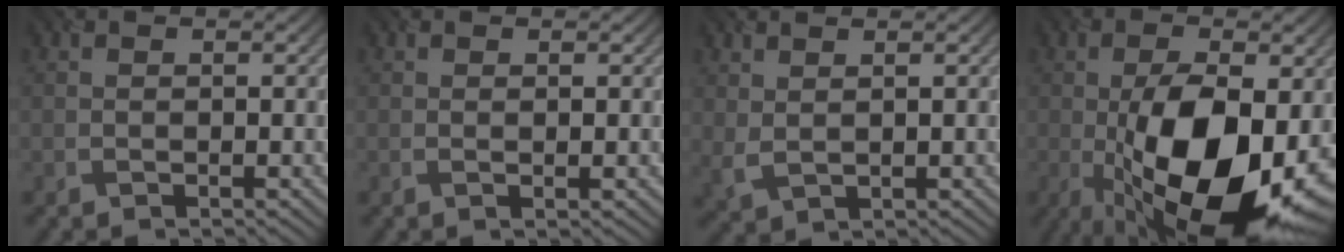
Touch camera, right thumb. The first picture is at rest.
{"total": 0.8, "force": [0.2, 0.1, 0.7], "torque": [-0.014, 0.000, 0.004]}
{"total": 2.3, "force": [1.2, 1.2, 1.5], "torque": [-0.047, -0.002, 0.030]}
{"total": 17.1, "force": [-3.8, 7.9, 14.7], "torque": [-0.250, -0.021, -0.057]}